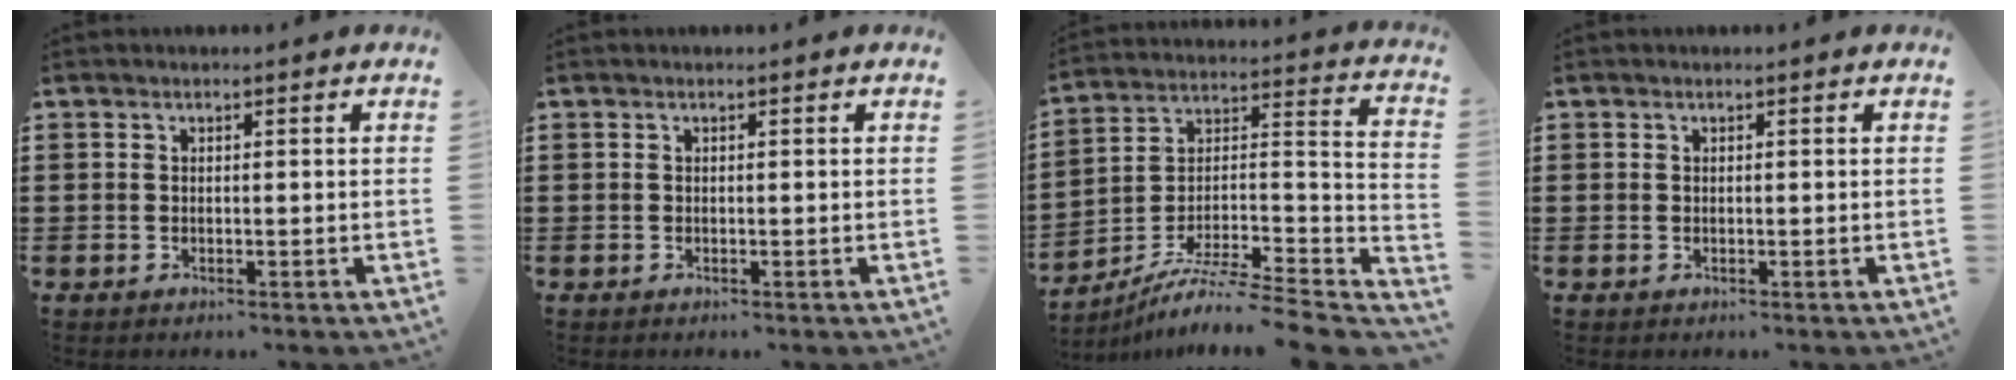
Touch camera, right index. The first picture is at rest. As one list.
[{"total": 0.0}, {"total": 7.3, "force": [-5.8, 0.4, 4.4], "torque": [-0.080, -0.010, -0.121]}, {"total": 0.0}]